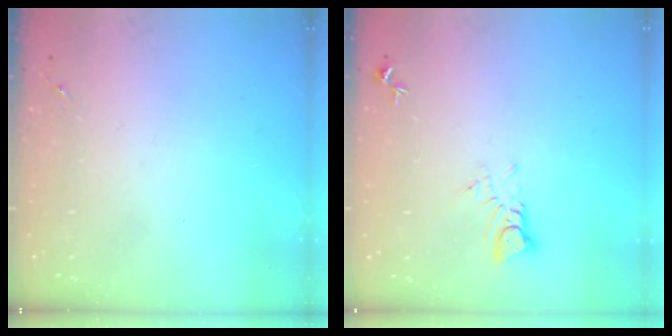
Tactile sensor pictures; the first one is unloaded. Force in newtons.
{"total": 4.2, "press": 4.2, "slide": 0.5}